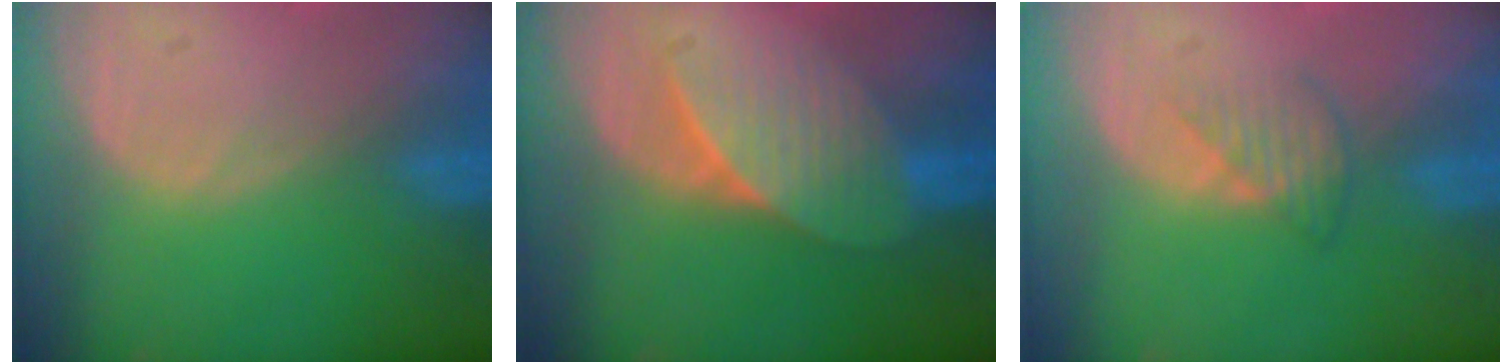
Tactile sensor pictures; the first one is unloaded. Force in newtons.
{"total": 7.2, "press": 6.6, "slide": 2.8}
{"total": 2.5, "press": 2.5, "slide": 0.4}